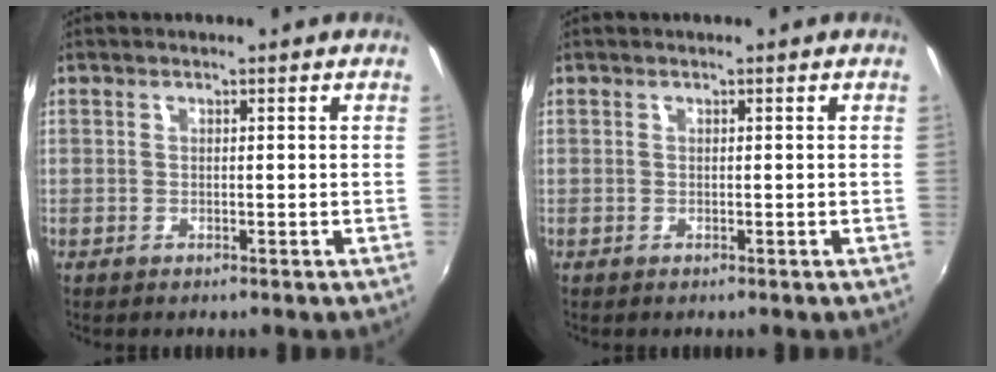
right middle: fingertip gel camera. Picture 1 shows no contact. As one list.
[{"total": 0.0}]